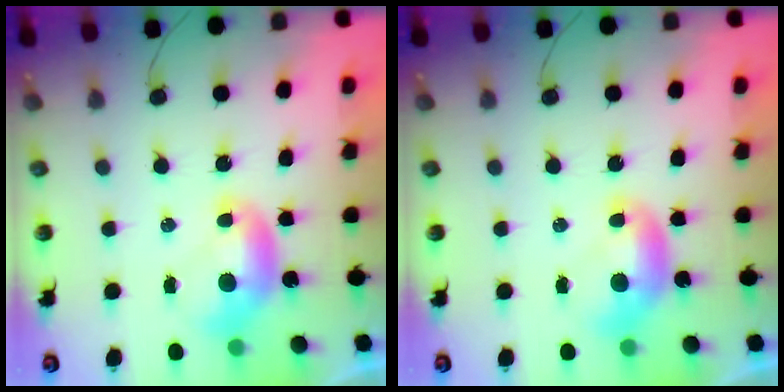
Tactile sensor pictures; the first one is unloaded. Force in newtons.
{"total": 0.0}